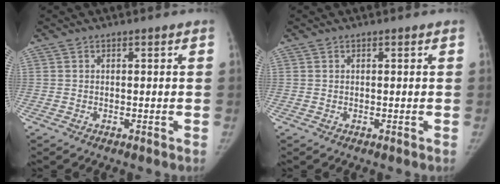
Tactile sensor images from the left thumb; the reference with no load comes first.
{"total": 0.0}